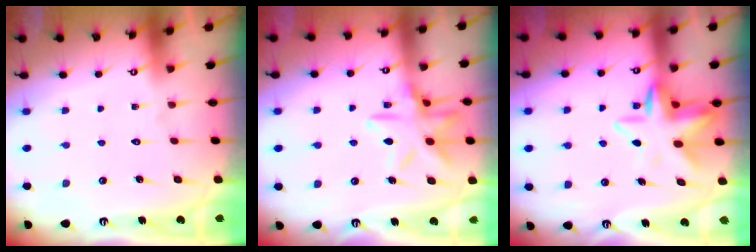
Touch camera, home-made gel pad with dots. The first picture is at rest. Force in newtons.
{"total": 13.4, "press": 13.3, "slide": 0.8}
{"total": 8.8, "press": 8.4, "slide": 2.5}